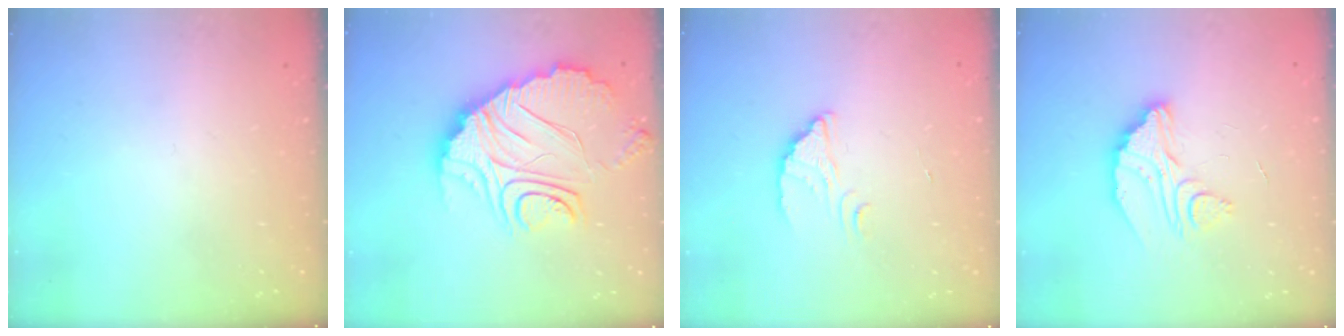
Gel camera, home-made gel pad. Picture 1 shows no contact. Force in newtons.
{"total": 16.3, "press": 16.2, "slide": 1.5}
{"total": 2.3, "press": 2.3, "slide": 0.2}
{"total": 11.3, "press": 11.2, "slide": 0.7}